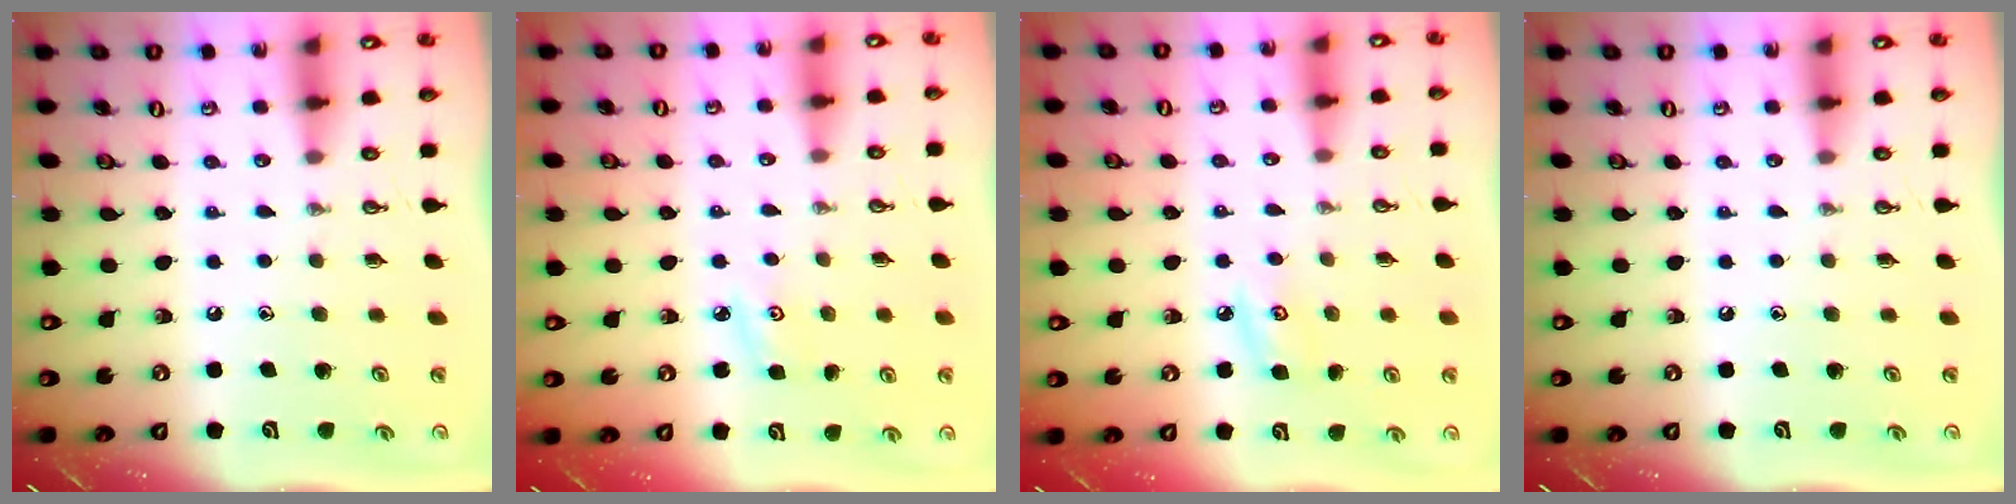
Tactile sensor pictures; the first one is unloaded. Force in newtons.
{"total": 3.6, "press": 3.6, "slide": 0.5}
{"total": 5.3, "press": 5.2, "slide": 0.6}
{"total": 0.0}